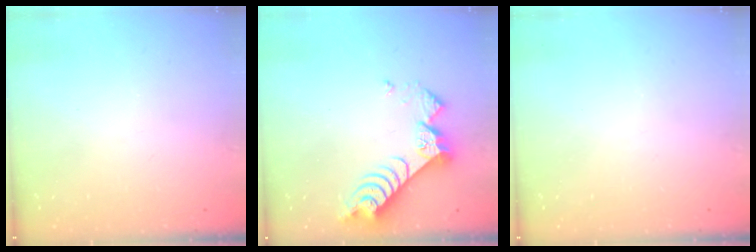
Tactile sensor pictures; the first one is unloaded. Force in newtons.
{"total": 8.2, "press": 8.2, "slide": 1.0}
{"total": 0.0}